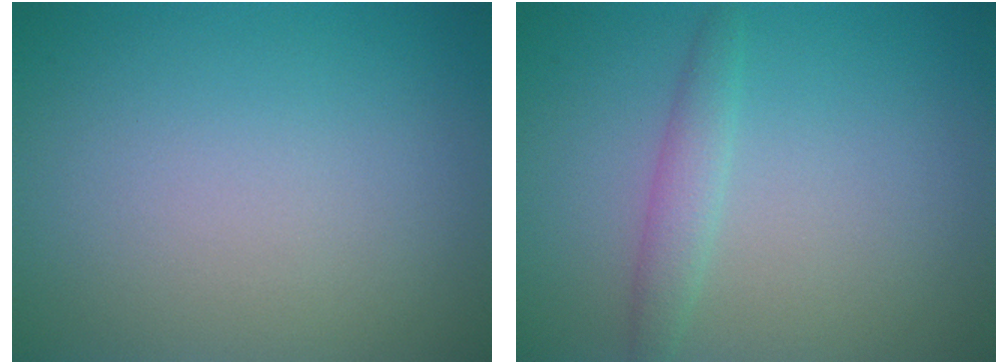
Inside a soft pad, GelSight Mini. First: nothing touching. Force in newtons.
{"total": 1.9, "press": 1.9, "slide": 0.1}